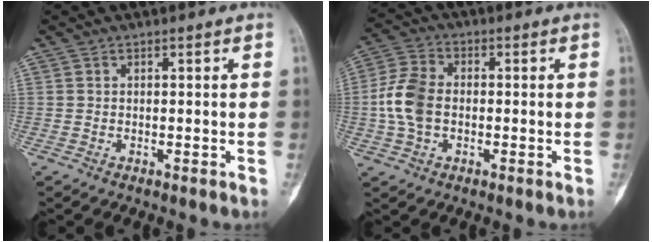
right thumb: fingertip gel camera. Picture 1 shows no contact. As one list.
[{"total": 8.9, "force": [-0.9, 5.9, 6.5], "torque": [-0.135, 0.020, -0.026]}]